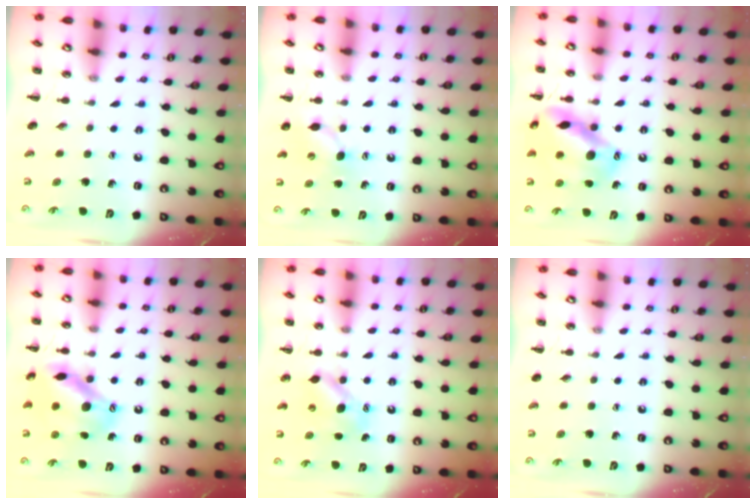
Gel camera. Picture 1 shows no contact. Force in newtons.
{"total": 5.2, "press": 5.1, "slide": 1.2}
{"total": 16.5, "press": 16.3, "slide": 2.3}
{"total": 14.4, "press": 14.2, "slide": 2.5}
{"total": 6.1, "press": 6.1, "slide": 0.3}
{"total": 0.0}